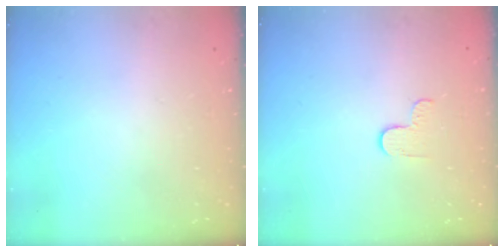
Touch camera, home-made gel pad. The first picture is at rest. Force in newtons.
{"total": 2.7, "press": 2.6, "slide": 0.4}